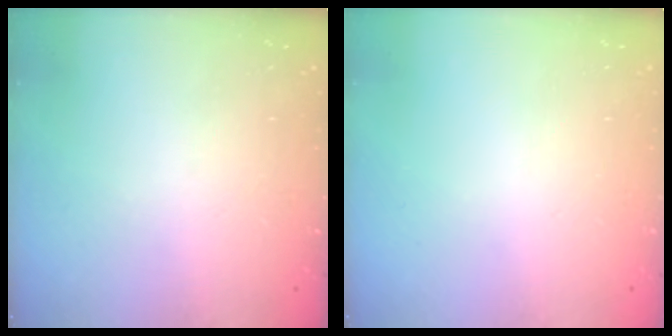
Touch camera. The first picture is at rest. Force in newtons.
{"total": 0.0}